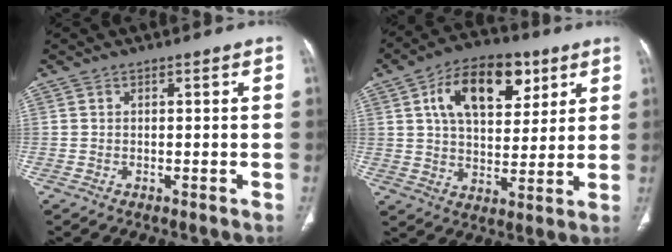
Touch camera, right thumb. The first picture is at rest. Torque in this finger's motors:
{"motor_torque": [-0.02, 0.42, 0.81, 0.60, 0.15]}